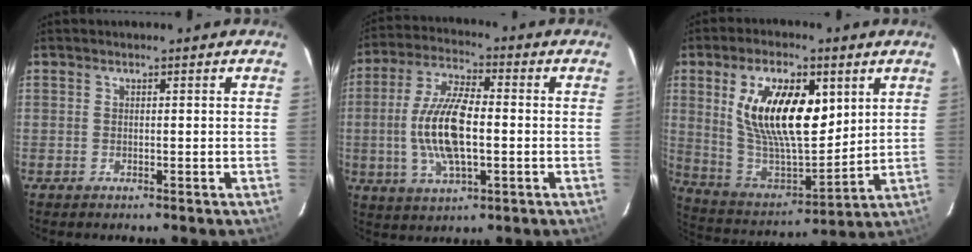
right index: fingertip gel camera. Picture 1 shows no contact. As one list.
[{"total": 13.4, "force": [-1.5, 4.8, 12.4], "torque": [-0.254, 0.004, -0.026]}, {"total": 19.6, "force": [6.3, 9.0, 16.2], "torque": [-0.301, 0.000, 0.125]}]